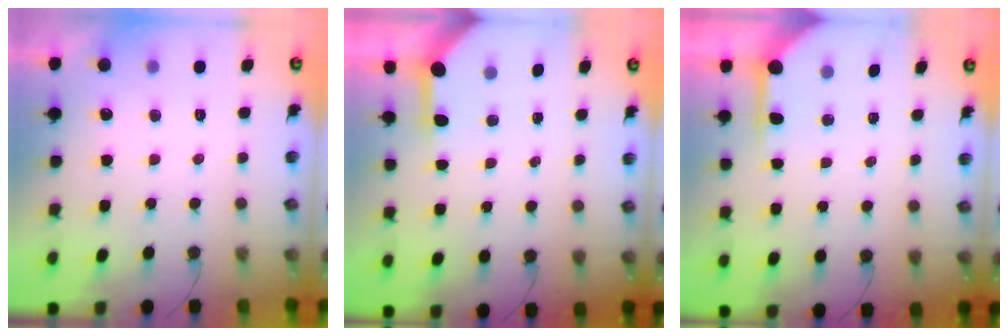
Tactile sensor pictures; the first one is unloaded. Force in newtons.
{"total": 3.4, "press": 3.3, "slide": 0.4}
{"total": 5.1, "press": 5.1, "slide": 0.4}